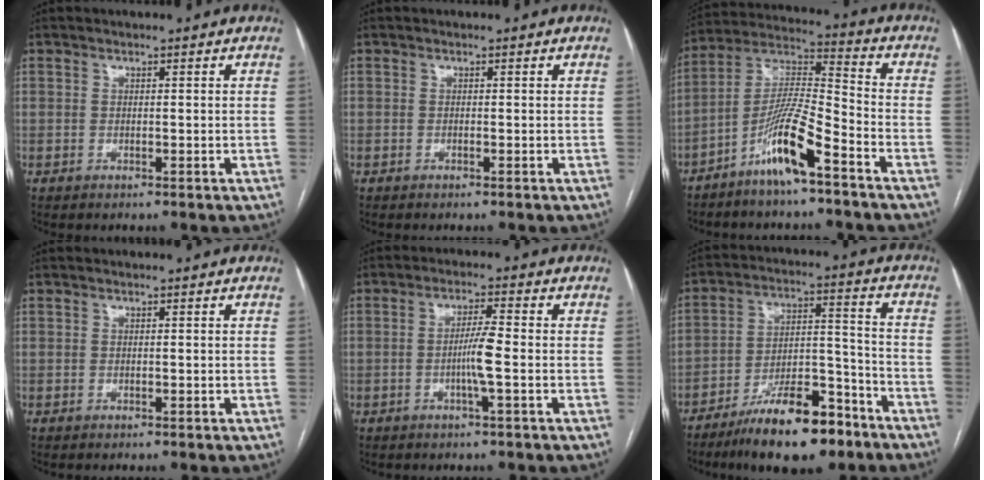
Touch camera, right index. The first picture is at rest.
{"total": 0.0}
{"total": 11.4, "force": [-6.8, 0.8, 9.1], "torque": [-0.185, -0.001, -0.135]}
{"total": 0.0}
{"total": 4.4, "force": [-1.0, -0.3, 4.3], "torque": [-0.083, 0.000, -0.020]}
{"total": 15.6, "force": [-11.0, 4.3, 10.2], "torque": [-0.172, 0.016, -0.184]}